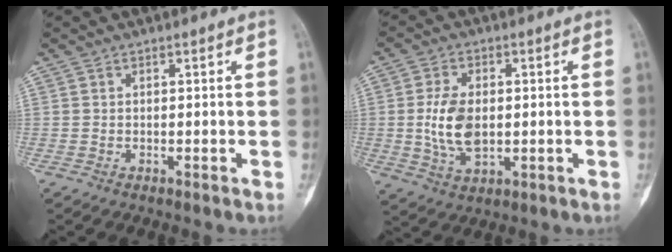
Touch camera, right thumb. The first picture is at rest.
{"total": 9.1, "force": [0.0, 5.5, 7.3], "torque": [-0.138, -0.004, 0.006]}